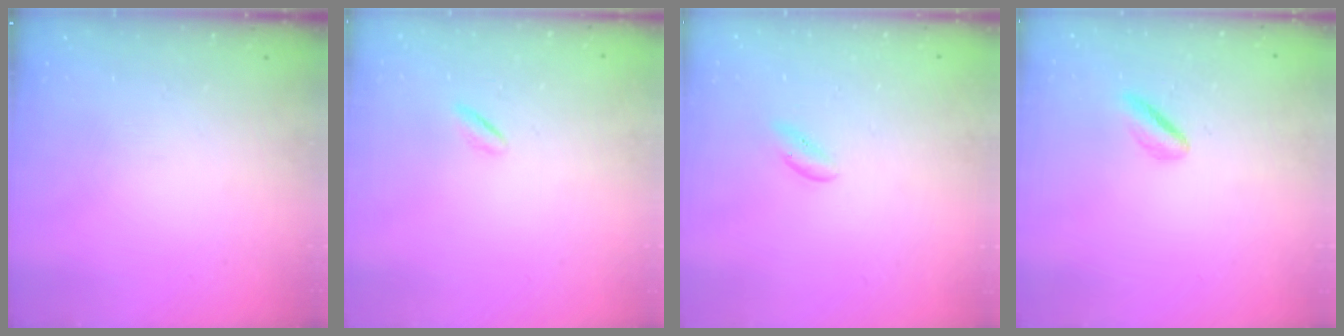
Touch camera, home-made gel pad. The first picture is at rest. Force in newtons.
{"total": 1.2, "press": 1.1, "slide": 0.4}
{"total": 0.0}
{"total": 2.0, "press": 1.7, "slide": 1.0}